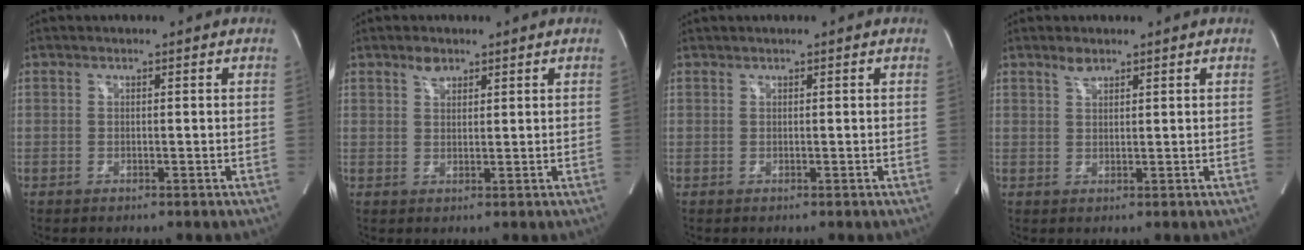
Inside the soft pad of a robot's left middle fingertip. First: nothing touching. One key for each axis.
{"total": 2.1, "fx": 1.5, "fy": 1.1, "fz": 0.9, "tx": -0.019, "ty": 0.005, "tz": 0.028}
{"total": 0.0}
{"total": 1.7, "fx": 1.4, "fy": 0.6, "fz": 0.7, "tx": -0.017, "ty": 0.003, "tz": 0.028}